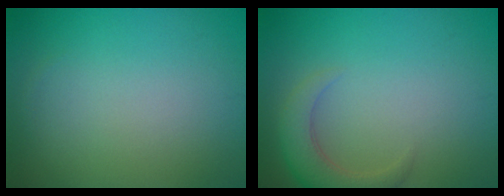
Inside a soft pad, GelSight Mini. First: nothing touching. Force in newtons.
{"total": 3.5, "press": 3.5, "slide": 0.4}